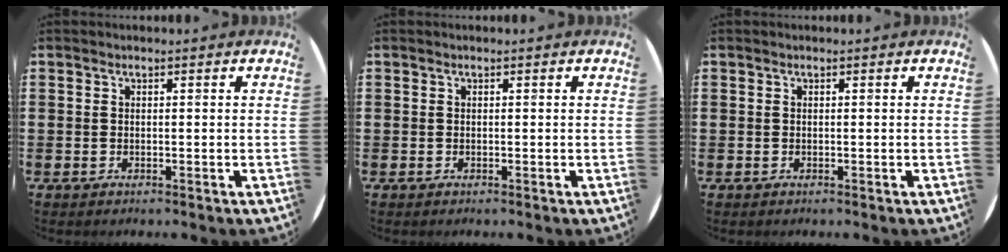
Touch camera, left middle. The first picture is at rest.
{"total": 0.0}
{"total": 0.0}